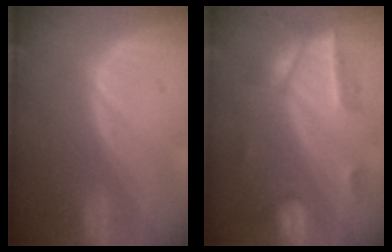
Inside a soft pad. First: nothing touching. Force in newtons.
{"total": 7.2, "press": 6.3, "slide": 3.5}